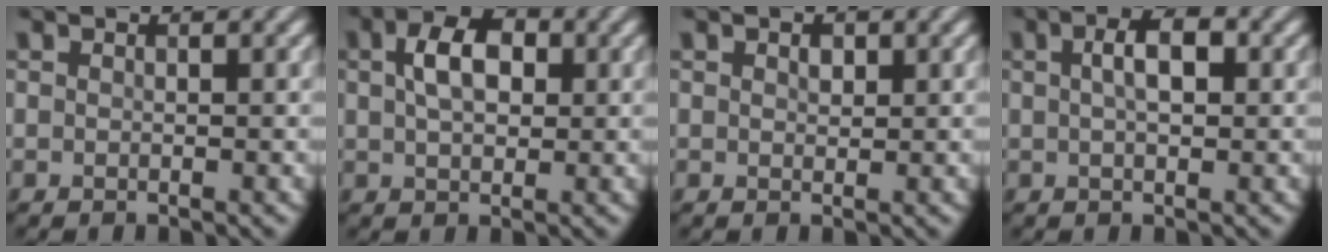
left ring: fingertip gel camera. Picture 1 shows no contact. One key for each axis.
{"total": 4.4, "fx": 1.0, "fy": 2.7, "fz": 3.2, "tx": -0.061, "ty": 0.010, "tz": 0.013}
{"total": 1.0, "fx": 0.5, "fy": 0.6, "fz": 0.6, "tx": -0.009, "ty": -0.001, "tz": 0.007}
{"total": 3.2, "fx": 0.7, "fy": 1.5, "fz": 2.8, "tx": -0.049, "ty": 0.007, "tz": 0.008}